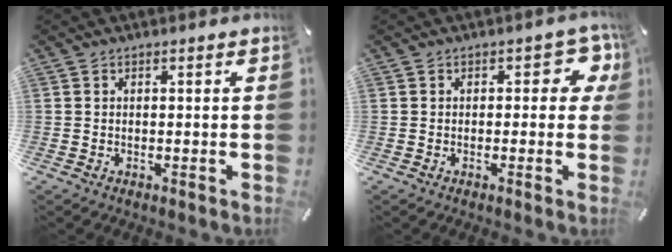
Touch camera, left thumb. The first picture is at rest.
{"total": 5.6, "force": [1.2, 3.3, 4.4], "torque": [-0.048, -0.001, 0.014]}